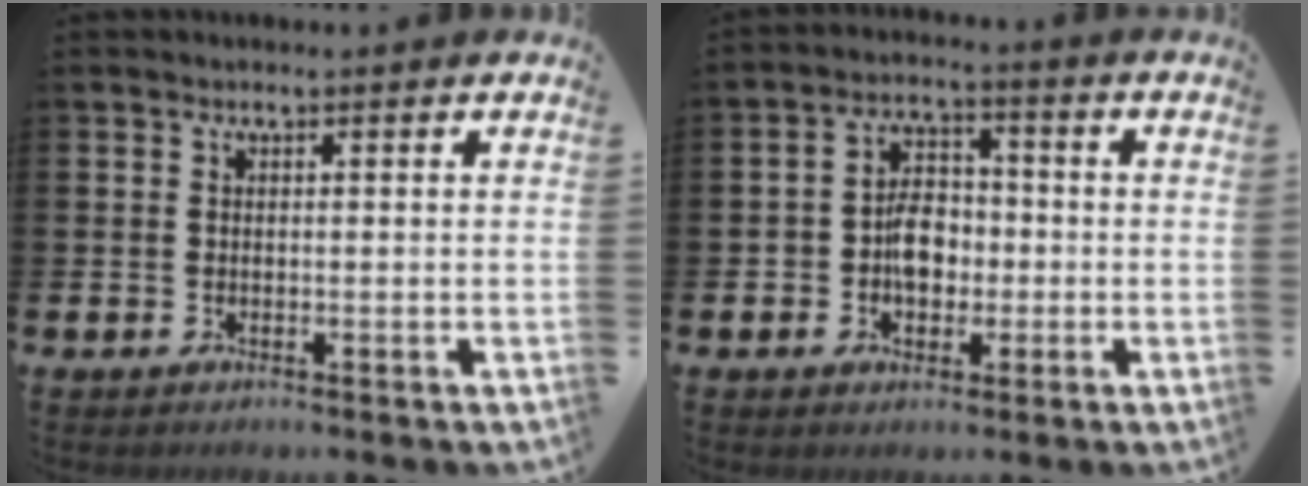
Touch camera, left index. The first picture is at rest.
{"total": 5.4, "force": [-0.8, 3.9, 3.6], "torque": [-0.061, 0.010, -0.020]}